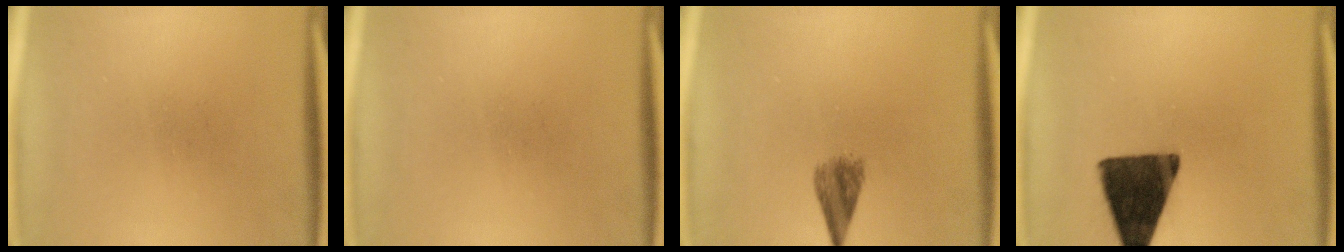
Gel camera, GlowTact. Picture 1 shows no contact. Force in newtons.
{"total": 0.0}
{"total": 3.5}
{"total": 14.5}